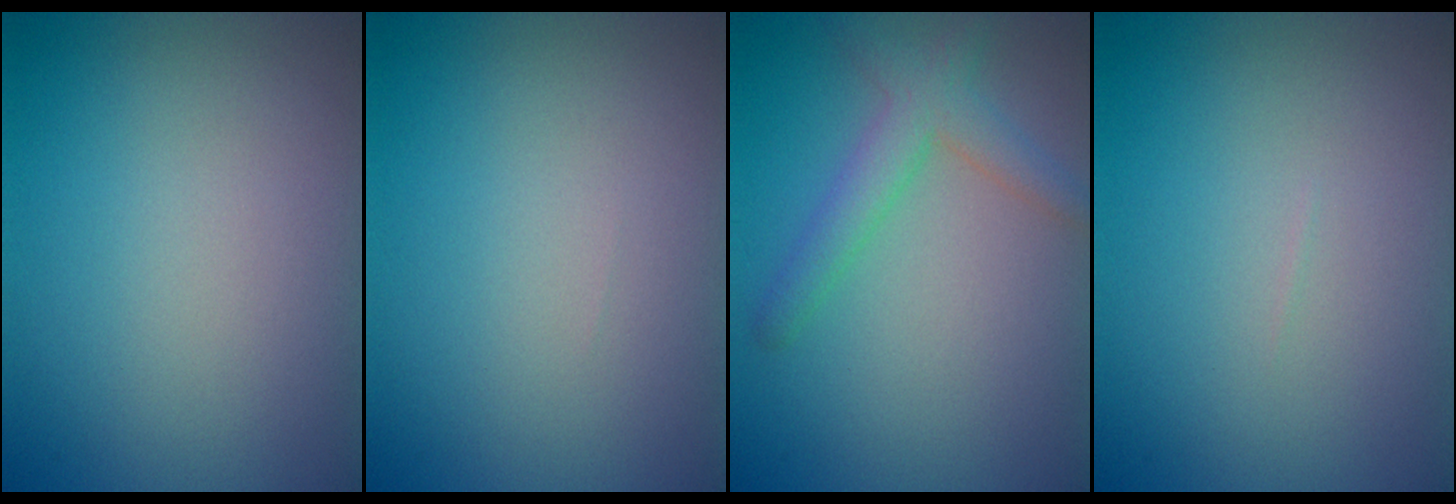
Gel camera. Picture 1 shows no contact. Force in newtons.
{"total": 0.0}
{"total": 3.0, "press": 3.0, "slide": 0.1}
{"total": 0.0}